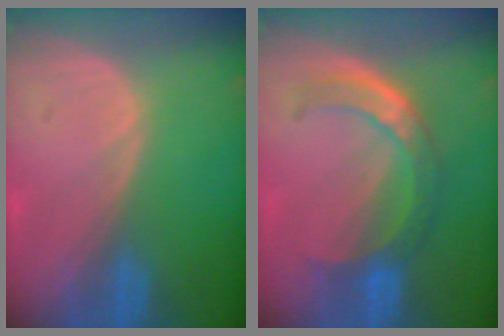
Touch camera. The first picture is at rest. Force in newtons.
{"total": 7.3, "press": 6.4, "slide": 3.5}